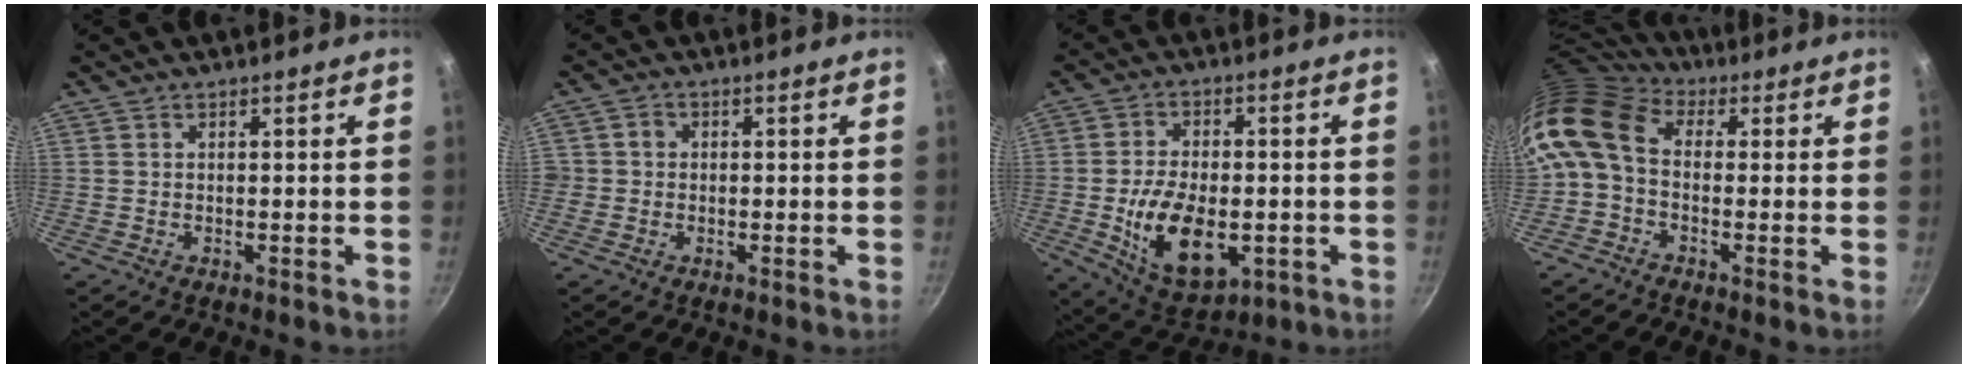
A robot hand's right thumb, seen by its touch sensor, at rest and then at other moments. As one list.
[{"total": 2.1, "force": [-0.1, 2.0, 0.6], "torque": [0.002, 0.007, -0.006]}, {"total": 15.2, "force": [-3.2, 8.6, 12.1], "torque": [-0.194, 0.003, -0.041]}, {"total": 9.6, "force": [0.2, 6.8, 6.7], "torque": [-0.129, 0.026, -0.018]}]